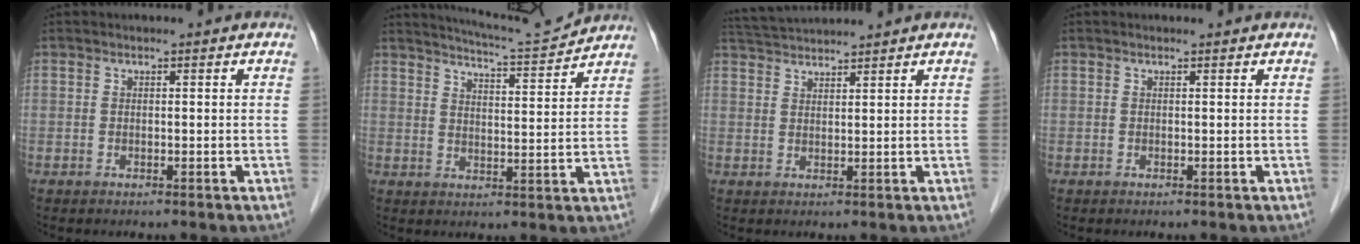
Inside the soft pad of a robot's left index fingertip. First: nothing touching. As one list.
[{"total": 8.9, "force": [8.8, -0.8, 1.7], "torque": [-0.039, -0.003, 0.132]}, {"total": 5.8, "force": [5.6, -0.6, 1.2], "torque": [-0.028, 0.032, 0.102]}, {"total": 1.0, "force": [1.0, 0.1, 0.1], "torque": [-0.010, 0.007, 0.012]}]